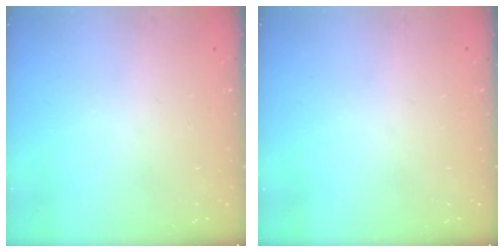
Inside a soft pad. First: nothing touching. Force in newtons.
{"total": 0.0}